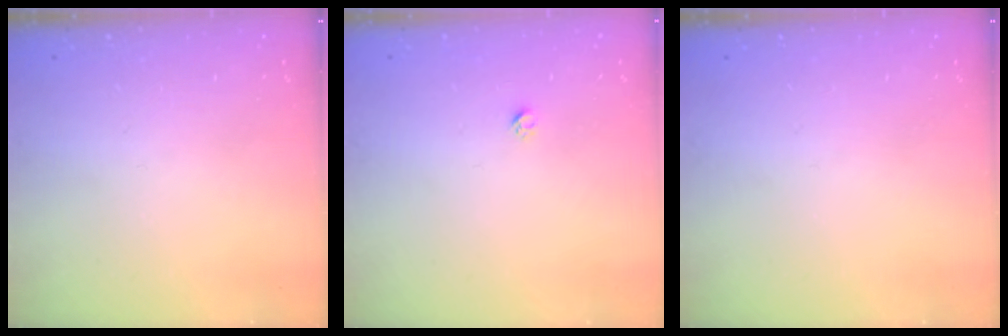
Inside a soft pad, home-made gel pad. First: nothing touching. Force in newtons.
{"total": 1.9, "press": 1.9, "slide": 0.1}
{"total": 0.0}